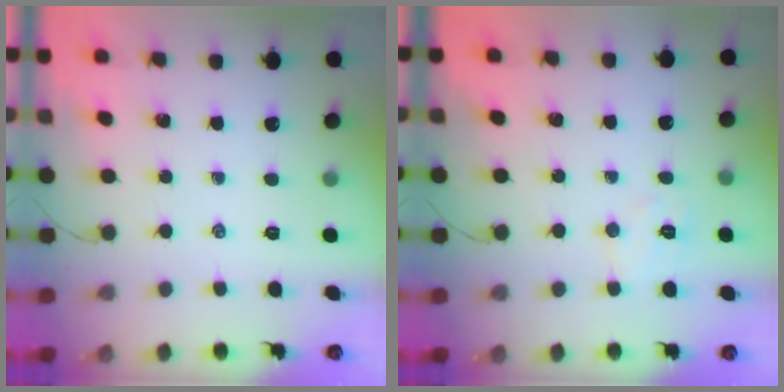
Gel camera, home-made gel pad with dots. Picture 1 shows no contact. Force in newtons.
{"total": 6.8, "press": 6.7, "slide": 1.2}